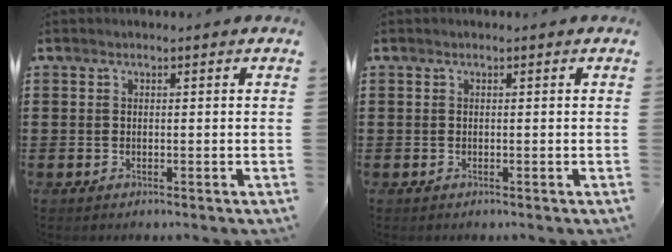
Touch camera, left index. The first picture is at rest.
{"total": 0.0}